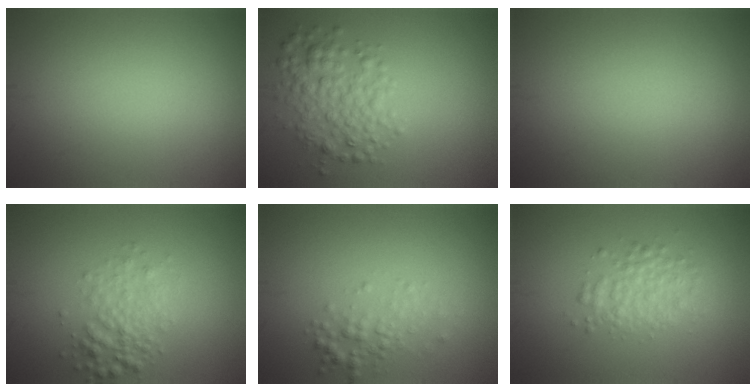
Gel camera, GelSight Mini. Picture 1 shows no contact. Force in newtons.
{"total": 3.9, "press": 3.9, "slide": 0.1}
{"total": 0.0}
{"total": 3.0, "press": 3.0, "slide": 0.1}
{"total": 2.0, "press": 2.0, "slide": 0.1}
{"total": 2.8, "press": 2.8, "slide": 0.0}